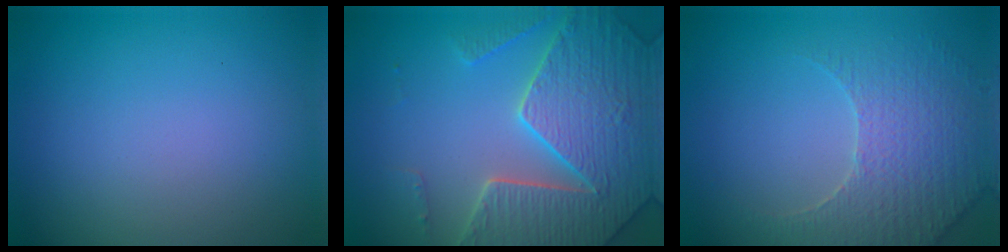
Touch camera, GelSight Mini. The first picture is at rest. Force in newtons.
{"total": 7.5, "press": 7.3, "slide": 2.0}
{"total": 3.8, "press": 3.7, "slide": 0.9}